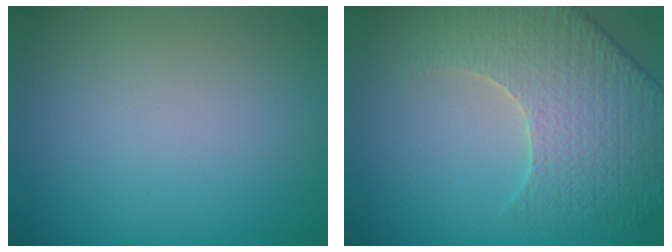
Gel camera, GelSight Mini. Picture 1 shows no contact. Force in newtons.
{"total": 5.3, "press": 5.0, "slide": 1.7}